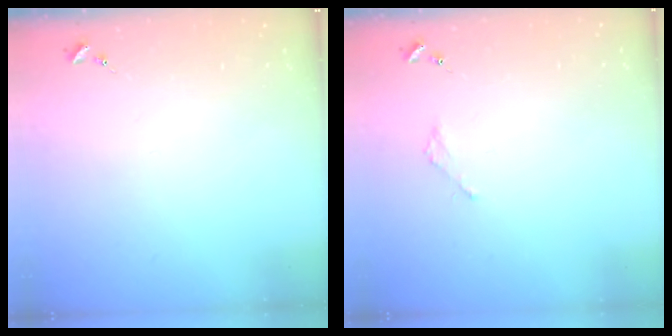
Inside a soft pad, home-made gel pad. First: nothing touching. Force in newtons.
{"total": 1.8, "press": 1.8, "slide": 0.2}